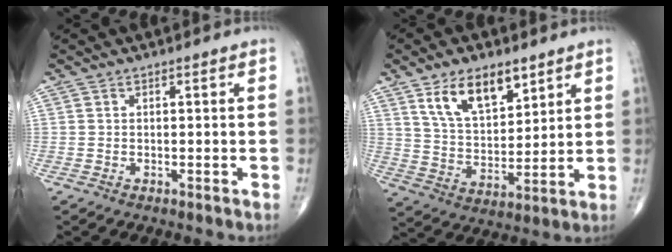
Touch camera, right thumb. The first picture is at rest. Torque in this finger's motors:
{"motor_torque": [-0.28, 0.37, 0.47, 0.34, 0.05]}